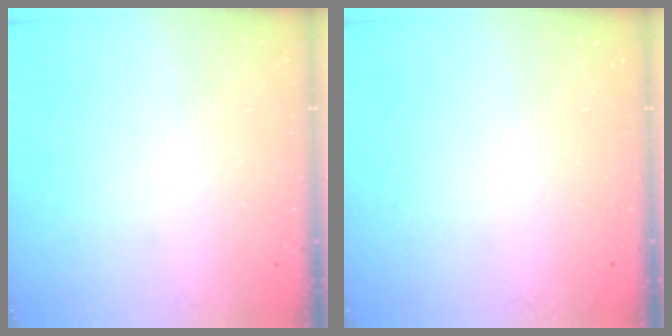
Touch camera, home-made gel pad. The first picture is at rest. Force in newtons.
{"total": 0.0}